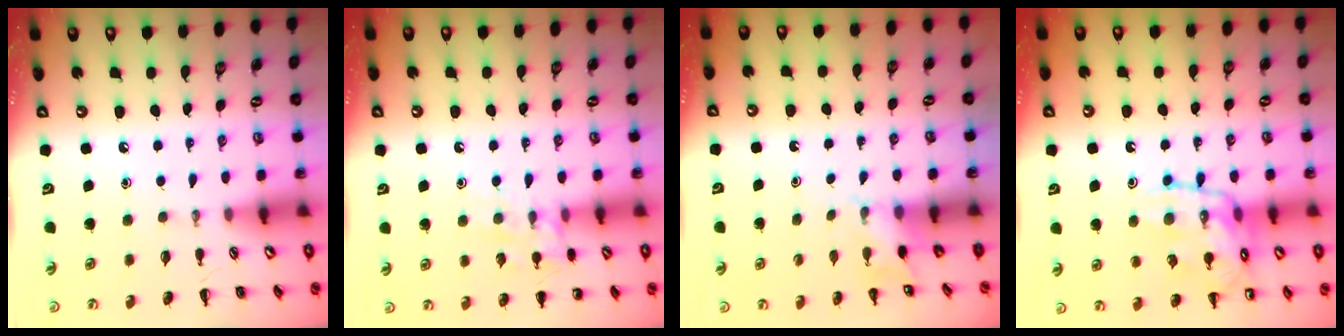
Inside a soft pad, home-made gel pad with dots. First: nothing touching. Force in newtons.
{"total": 10.3, "press": 10.2, "slide": 0.8}
{"total": 3.7, "press": 3.6, "slide": 1.1}
{"total": 15.9, "press": 15.9, "slide": 1.7}